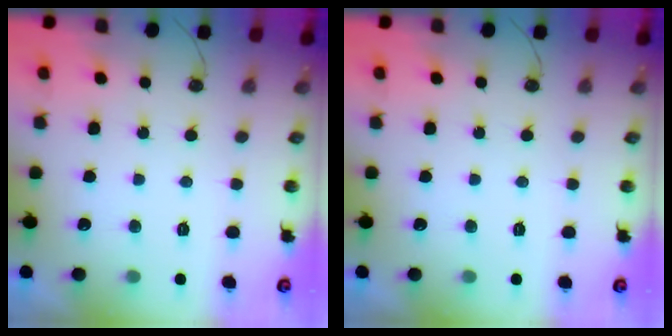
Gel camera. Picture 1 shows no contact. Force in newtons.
{"total": 0.0}